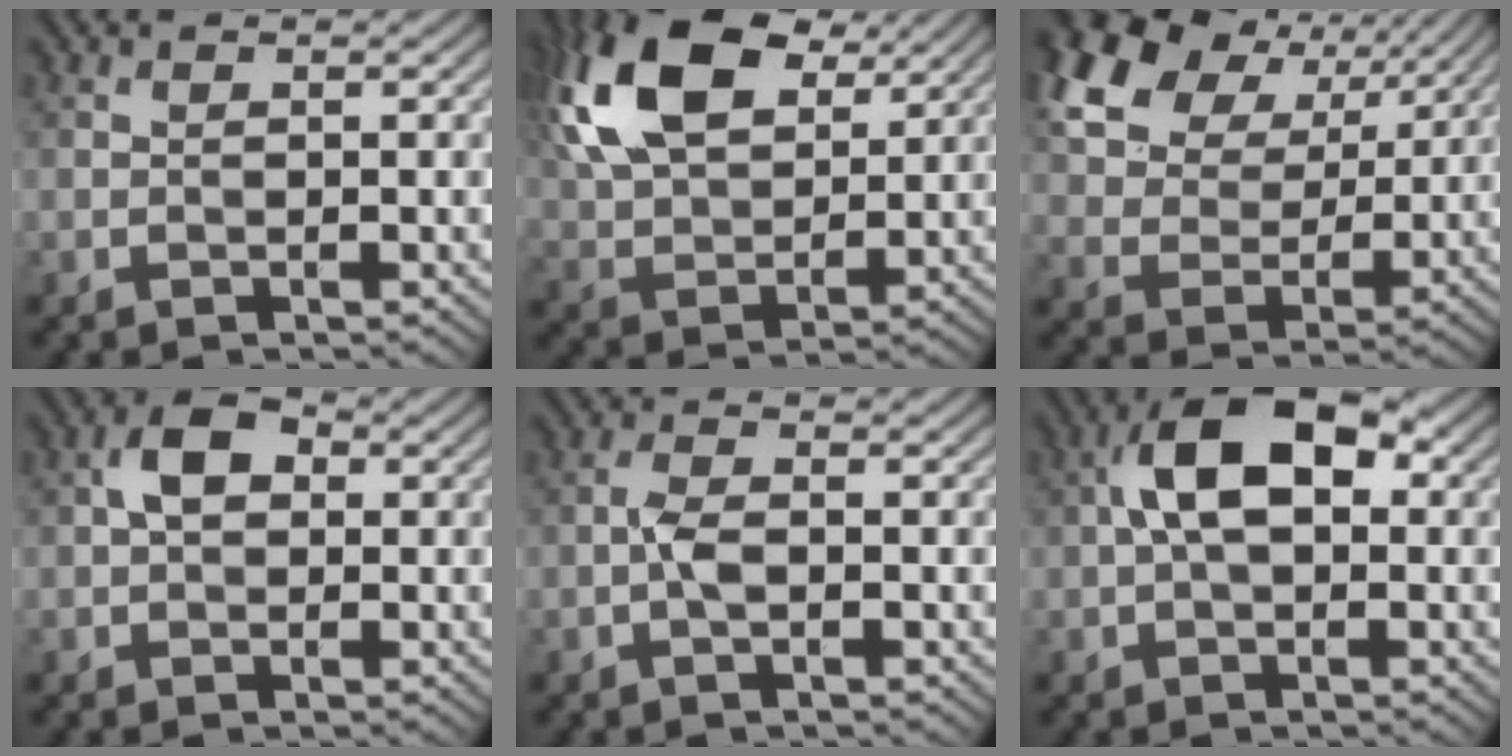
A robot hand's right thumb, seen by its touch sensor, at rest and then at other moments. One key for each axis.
{"total": 16.1, "fx": 7.4, "fy": 8.8, "fz": 11.2, "tx": -0.270, "ty": 0.025, "tz": 0.140}
{"total": 17.4, "fx": 8.7, "fy": 11.7, "fz": 9.5, "tx": -0.259, "ty": 0.042, "tz": 0.193}
{"total": 4.0, "fx": 0.4, "fy": 2.7, "fz": 2.9, "tx": -0.056, "ty": 0.009, "tz": -0.003}
{"total": 2.5, "fx": -0.7, "fy": 0.9, "fz": 2.2, "tx": -0.051, "ty": 0.006, "tz": -0.018}
{"total": 9.2, "fx": 1.2, "fy": 5.0, "fz": 7.7, "tx": -0.141, "ty": 0.021, "tz": 0.008}